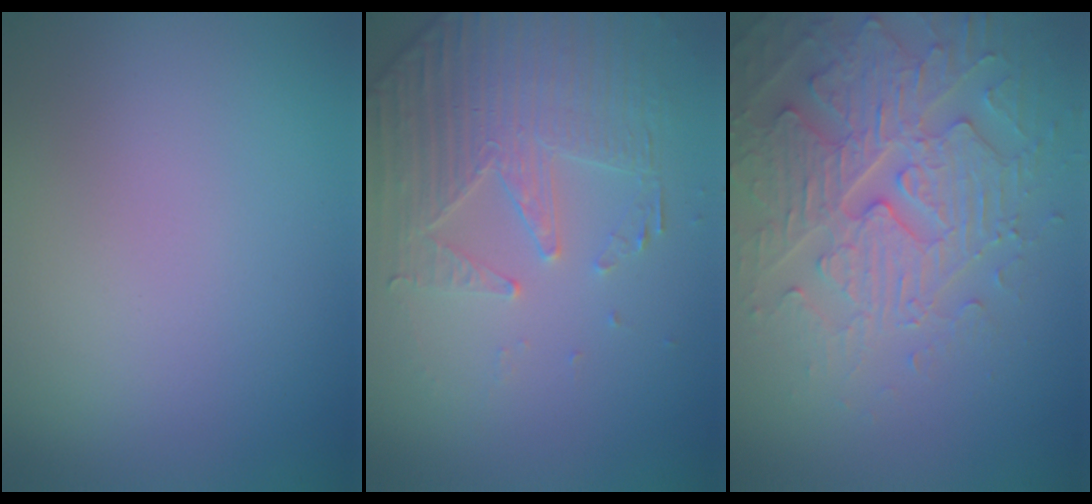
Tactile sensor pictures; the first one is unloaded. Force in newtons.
{"total": 5.0, "press": 3.7, "slide": 3.4}
{"total": 5.2, "press": 5.0, "slide": 1.4}